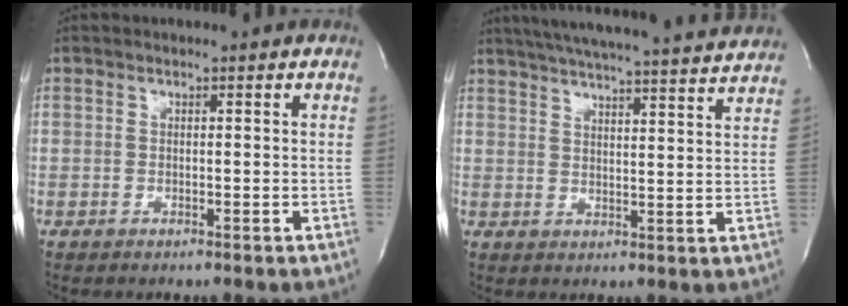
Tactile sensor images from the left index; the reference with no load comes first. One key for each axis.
{"total": 22.7, "fx": 20.9, "fy": 0.4, "fz": 8.9, "tx": -0.149, "ty": -0.008, "tz": 0.271}